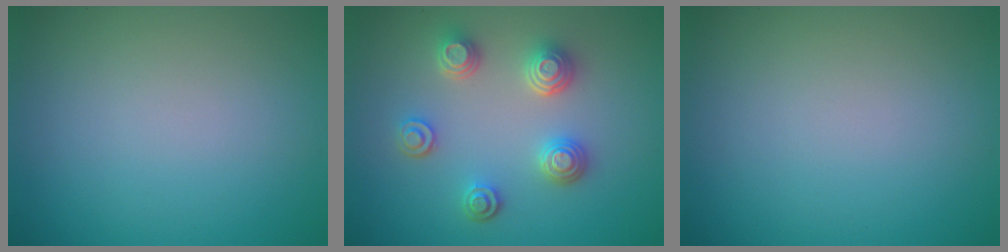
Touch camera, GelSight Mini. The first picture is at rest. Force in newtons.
{"total": 3.9, "press": 3.3, "slide": 2.0}
{"total": 0.0}